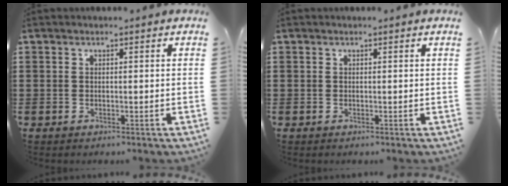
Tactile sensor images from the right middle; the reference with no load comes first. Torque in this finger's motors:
{"motor_torque": [-0.17, 0.05, -0.01, -0.01]}